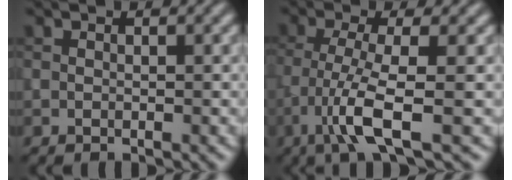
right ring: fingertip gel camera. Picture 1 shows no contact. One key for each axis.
{"total": 5.5, "fx": -2.1, "fy": 0.8, "fz": 5.0, "tx": -0.099, "ty": -0.005, "tz": -0.046}